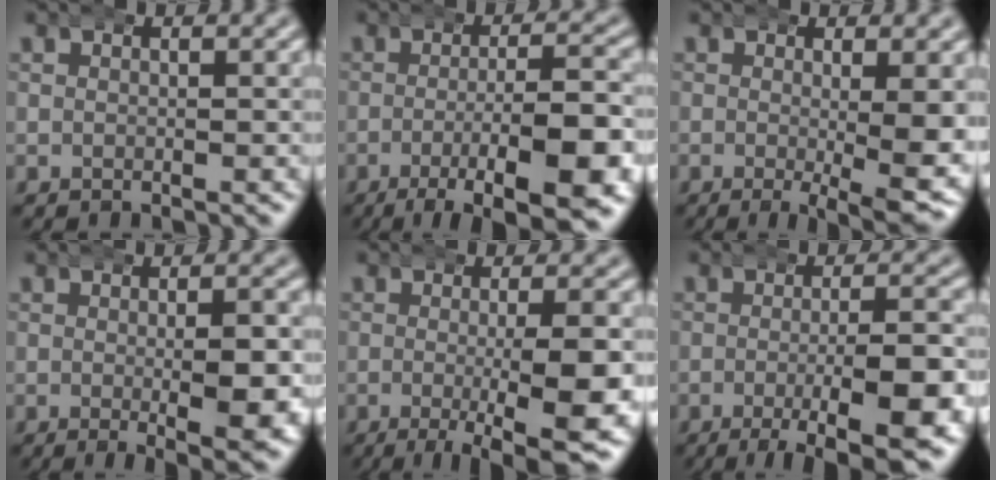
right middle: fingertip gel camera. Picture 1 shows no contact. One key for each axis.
{"total": 10.9, "fx": -6.6, "fy": 2.7, "fz": 8.3, "tx": -0.117, "ty": -0.027, "tz": -0.084}
{"total": 7.1, "fx": -2.5, "fy": 1.7, "fz": 6.5, "tx": -0.088, "ty": -0.017, "tz": -0.035}
{"total": 6.9, "fx": -1.7, "fy": 2.1, "fz": 6.3, "tx": -0.085, "ty": -0.007, "tz": -0.023}
{"total": 9.3, "fx": -4.6, "fy": 2.1, "fz": 7.8, "tx": -0.107, "ty": -0.022, "tz": -0.062}
{"total": 10.0, "fx": -5.7, "fy": 2.5, "fz": 7.8, "tx": -0.102, "ty": -0.022, "tz": -0.077}